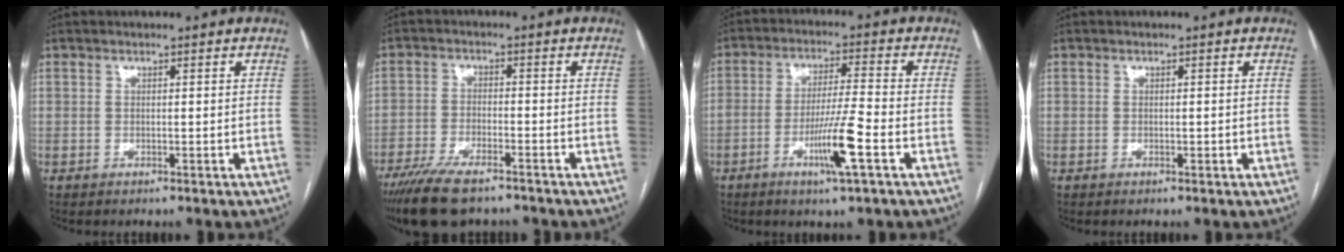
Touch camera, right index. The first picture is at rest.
{"total": 10.7, "force": [-8.3, 2.7, 6.2], "torque": [-0.110, -0.022, -0.141]}
{"total": 8.6, "force": [-3.6, -0.2, 7.8], "torque": [-0.145, -0.007, -0.065]}
{"total": 0.6, "force": [-0.1, 0.3, 0.4], "torque": [-0.009, 0.003, 0.000]}